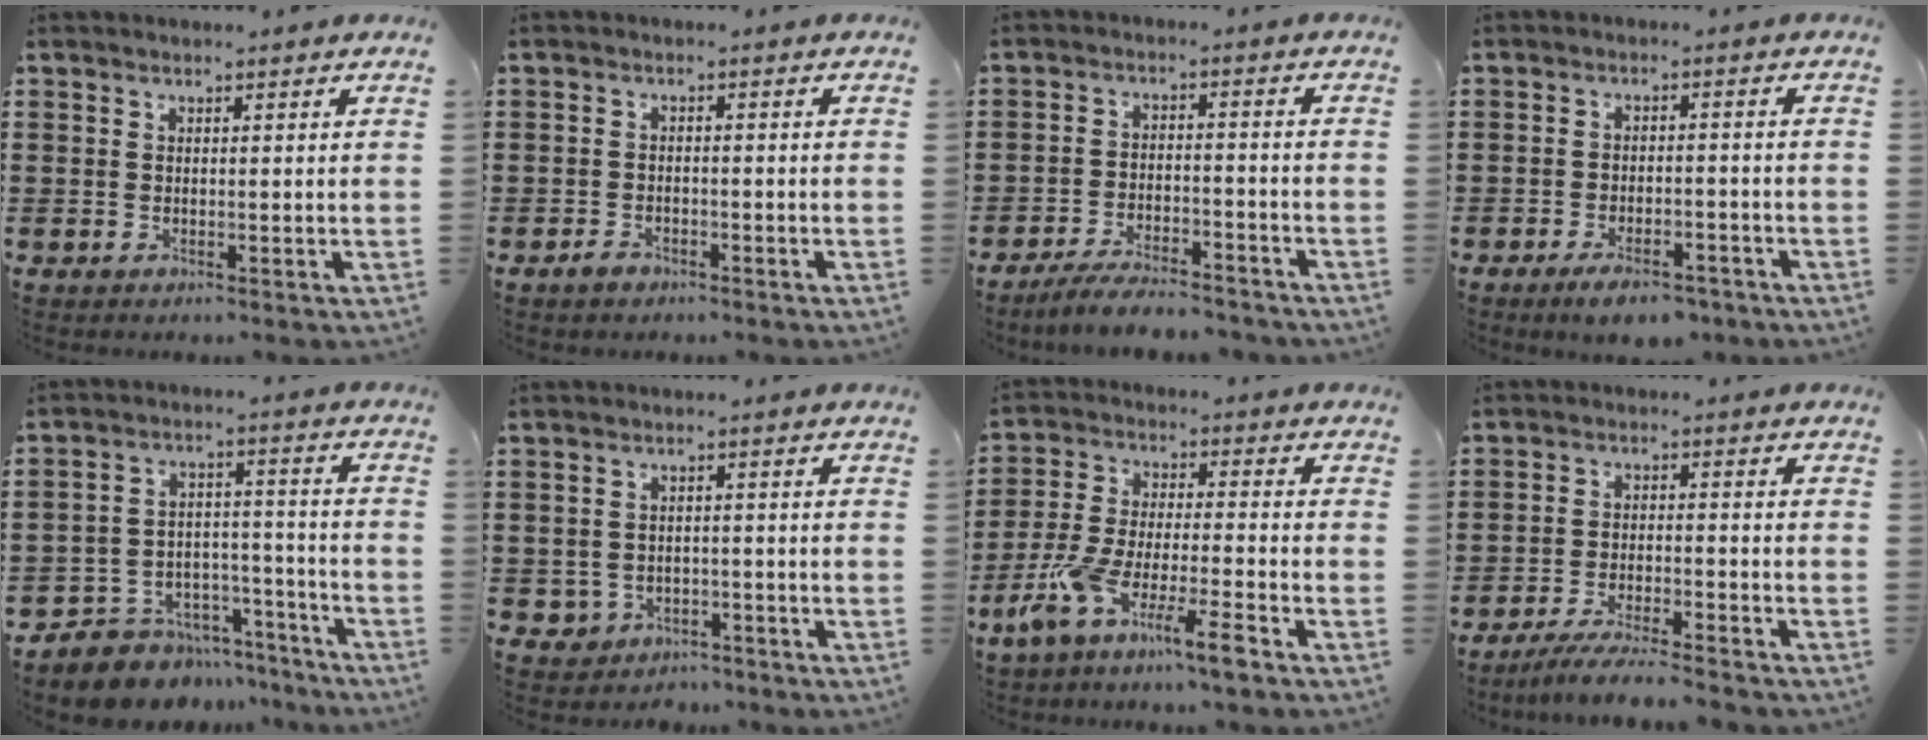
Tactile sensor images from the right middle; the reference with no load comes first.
{"total": 1.5, "force": [-1.2, 0.7, 0.6], "torque": [-0.014, 0.001, -0.025]}
{"total": 5.3, "force": [-4.9, 0.5, 1.8], "torque": [-0.035, 0.000, -0.097]}
{"total": 4.5, "force": [-3.8, 1.1, 2.1], "torque": [-0.040, 0.003, -0.073]}
{"total": 6.6, "force": [-5.9, 2.8, 0.1], "torque": [-0.001, 0.028, -0.117]}
{"total": 2.3, "force": [-1.7, 1.5, 0.3], "torque": [-0.013, 0.001, -0.039]}
{"total": 9.3, "force": [-6.9, 0.7, 6.2], "torque": [-0.147, -0.009, -0.141]}
{"total": 4.9, "force": [-4.6, 0.0, 1.7], "torque": [-0.035, -0.006, -0.091]}